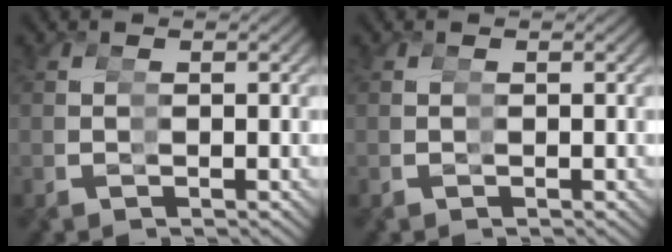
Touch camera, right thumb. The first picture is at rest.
{"total": 0.0}